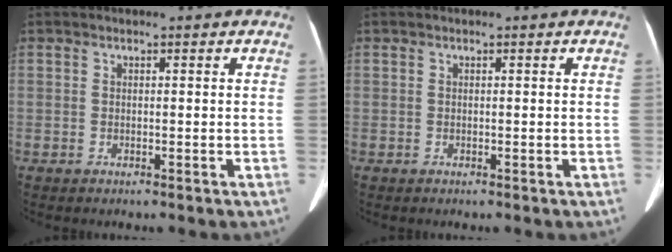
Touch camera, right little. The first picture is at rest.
{"total": 0.0}